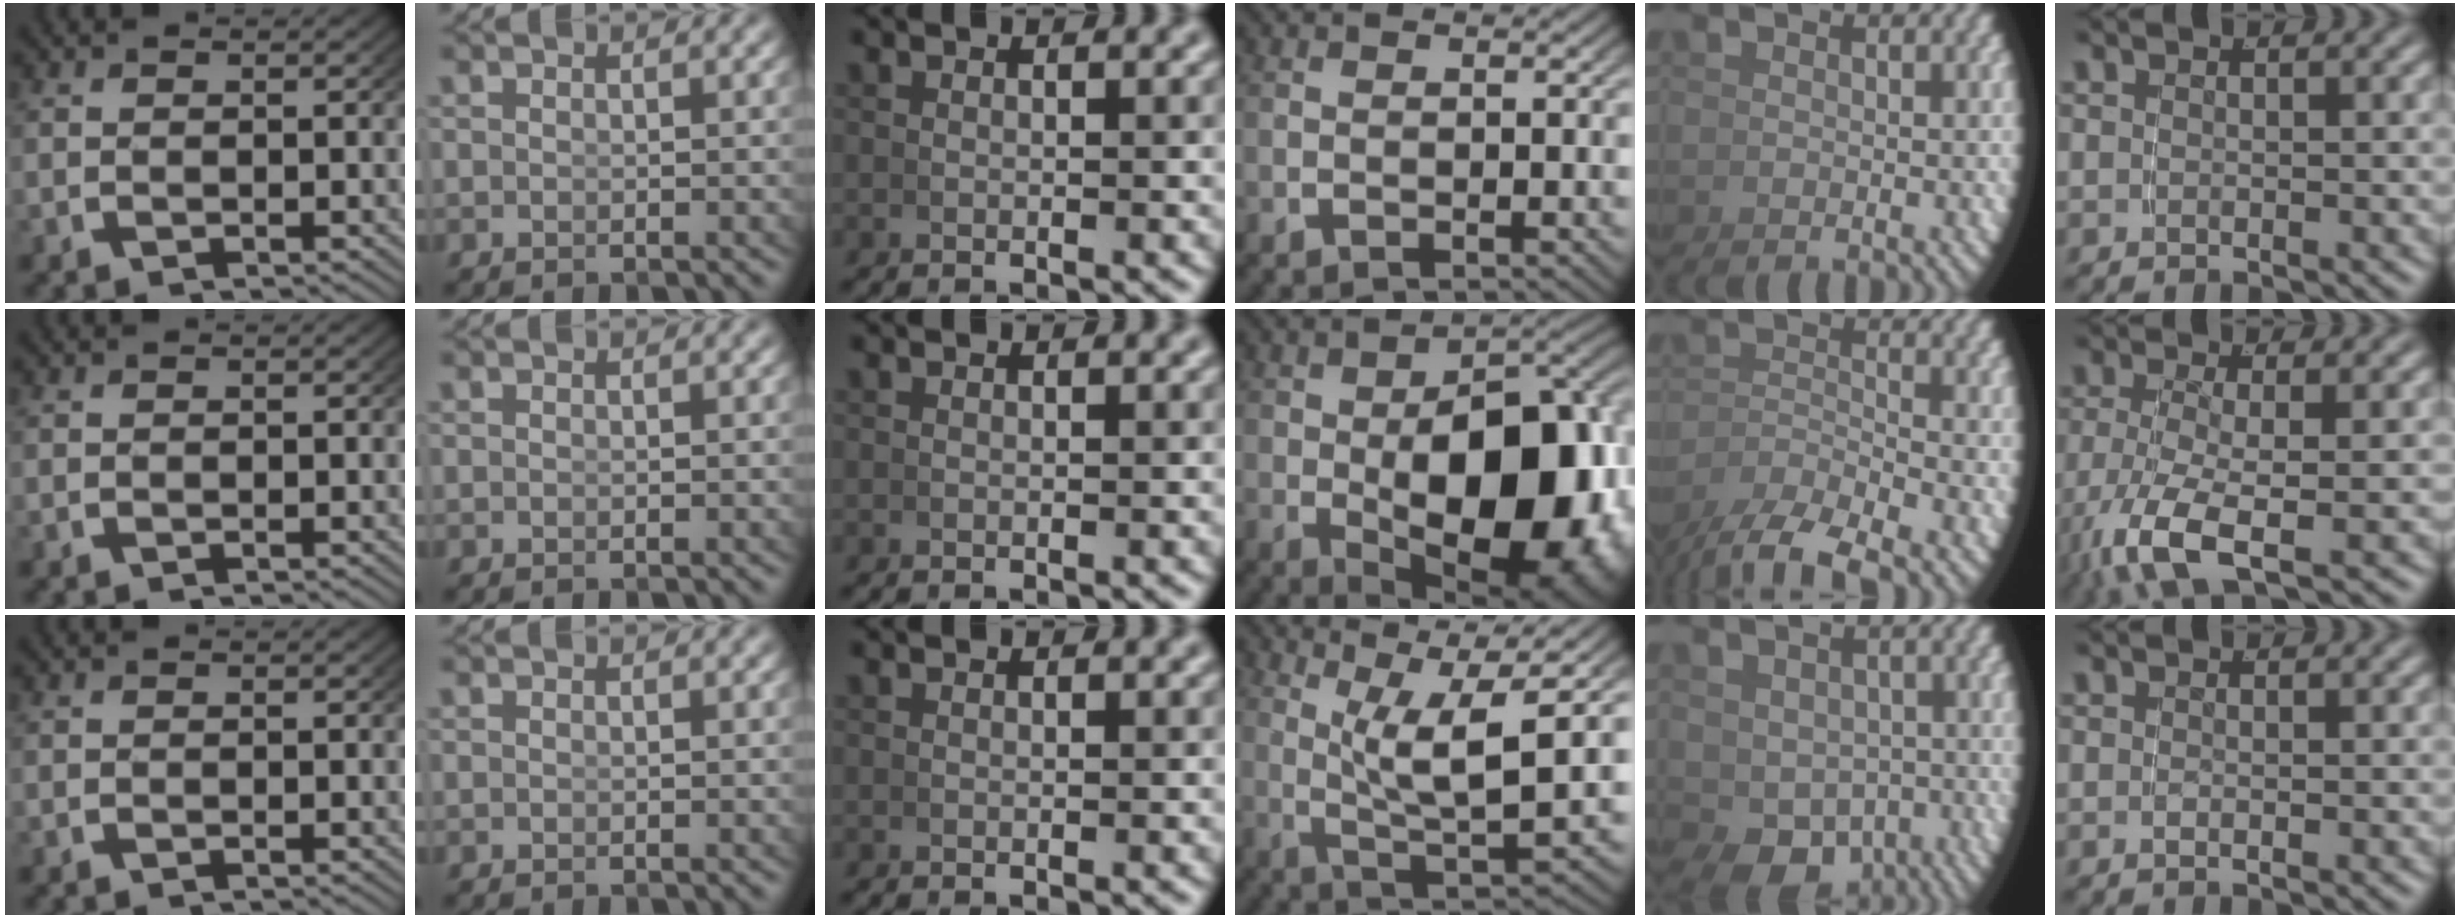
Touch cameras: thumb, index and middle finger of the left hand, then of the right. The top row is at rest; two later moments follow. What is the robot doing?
{"motion": "lift_and_place", "object": "bowl"}